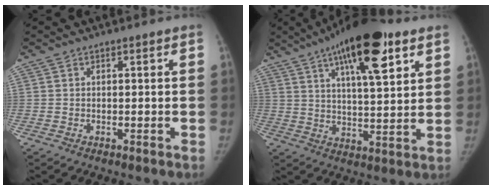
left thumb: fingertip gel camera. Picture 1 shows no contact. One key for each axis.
{"total": 18.2, "fx": 9.5, "fy": 5.8, "fz": 14.4, "tx": -0.204, "ty": -0.027, "tz": 0.149}